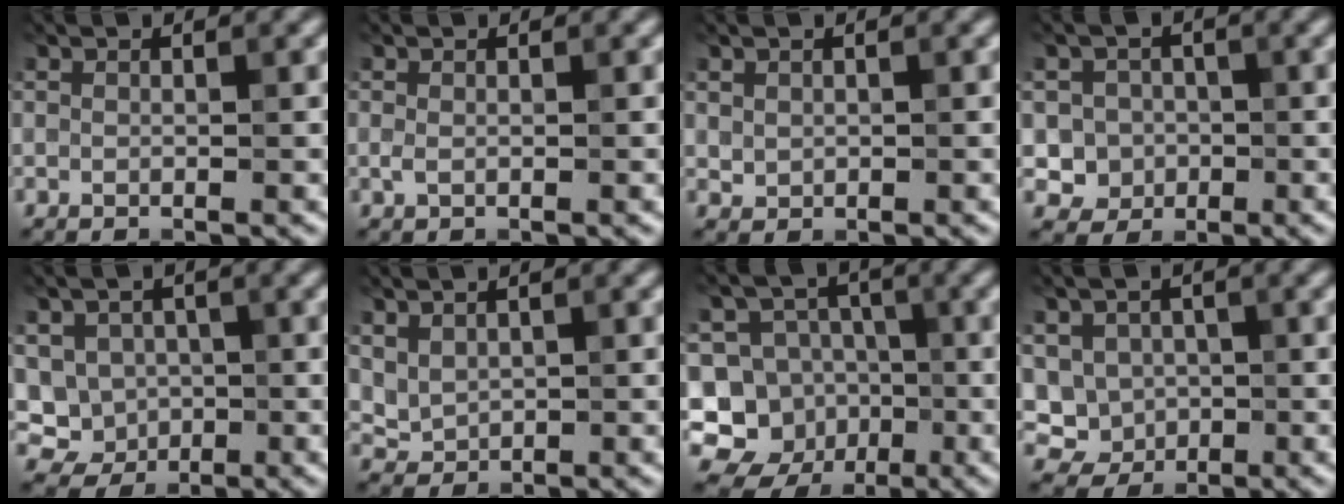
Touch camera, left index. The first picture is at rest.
{"total": 0.7, "force": [0.0, 0.4, 0.6], "torque": [-0.013, -0.002, 0.000]}
{"total": 0.8, "force": [0.4, 0.7, 0.2], "torque": [-0.004, -0.004, 0.011]}
{"total": 3.4, "force": [-0.7, 3.3, 0.6], "torque": [0.012, 0.003, -0.027]}
{"total": 5.1, "force": [-0.3, 4.8, 1.5], "torque": [-0.019, 0.009, -0.021]}
{"total": 1.8, "force": [0.9, 1.4, 0.9], "torque": [-0.018, -0.004, 0.025]}
{"total": 8.9, "force": [-3.0, 8.1, 2.2], "torque": [-0.031, 0.011, -0.065]}
{"total": 4.4, "force": [-0.2, 4.2, 1.4], "torque": [-0.016, 0.006, -0.015]}